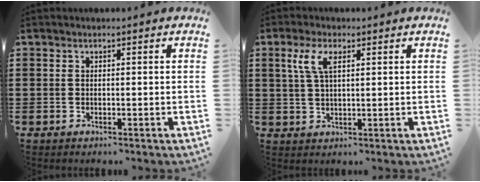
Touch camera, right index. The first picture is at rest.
{"total": 4.7, "force": [1.9, 1.8, 3.9], "torque": [-0.086, 0.009, 0.031]}